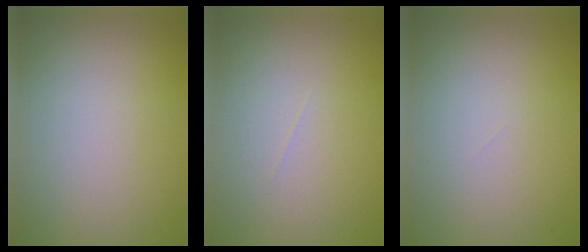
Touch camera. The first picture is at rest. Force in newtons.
{"total": 0.0}
{"total": 0.0}